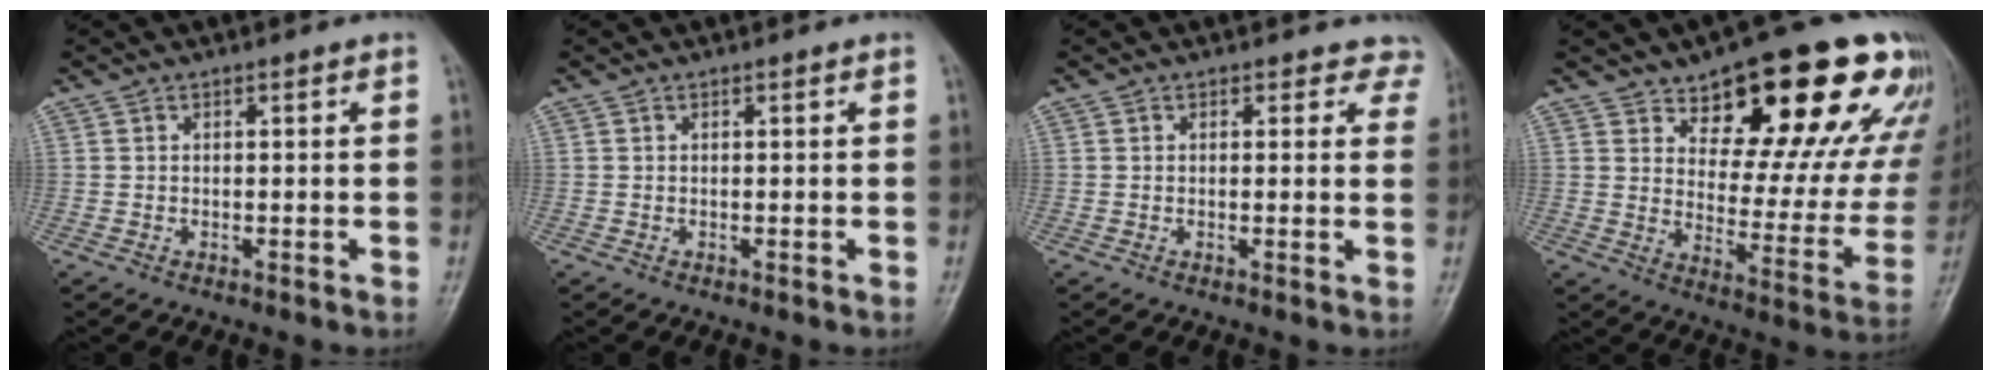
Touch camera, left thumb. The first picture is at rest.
{"total": 0.0}
{"total": 3.8, "force": [3.1, 2.1, 0.0], "torque": [0.042, -0.013, 0.010]}
{"total": 24.5, "force": [15.2, 10.2, 16.3], "torque": [-0.165, -0.066, 0.213]}